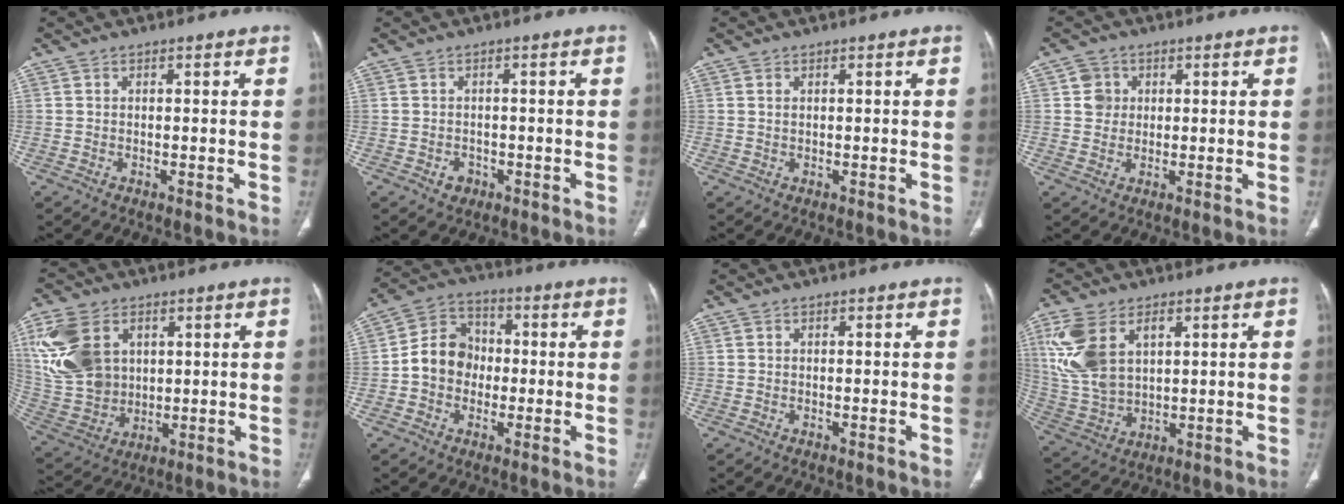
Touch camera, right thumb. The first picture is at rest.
{"total": 1.9, "force": [-0.8, 1.7, 0.6], "torque": [-0.001, 0.007, -0.007]}
{"total": 0.6, "force": [0.3, 0.3, 0.5], "torque": [-0.013, 0.003, 0.008]}
{"total": 3.5, "force": [0.9, 3.3, 0.8], "torque": [0.006, 0.000, 0.012]}
{"total": 16.7, "force": [5.3, 12.1, 10.2], "torque": [-0.203, -0.009, 0.119]}
{"total": 9.7, "force": [-1.0, 8.4, 4.9], "torque": [-0.063, 0.033, -0.031]}
{"total": 0.0}
{"total": 14.1, "force": [5.0, 8.5, 10.1], "torque": [-0.220, -0.006, 0.112]}